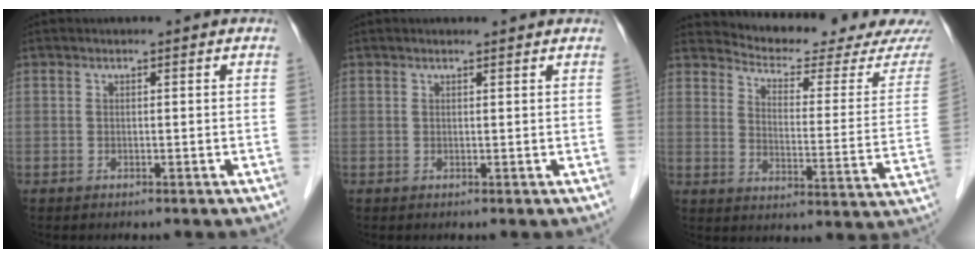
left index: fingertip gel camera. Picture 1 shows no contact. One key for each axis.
{"total": 1.7, "fx": 1.6, "fy": 0.0, "fz": 0.4, "tx": -0.011, "ty": 0.006, "tz": 0.018}
{"total": 16.7, "fx": 16.2, "fy": 0.5, "fz": 3.9, "tx": -0.054, "ty": -0.082, "tz": 0.197}